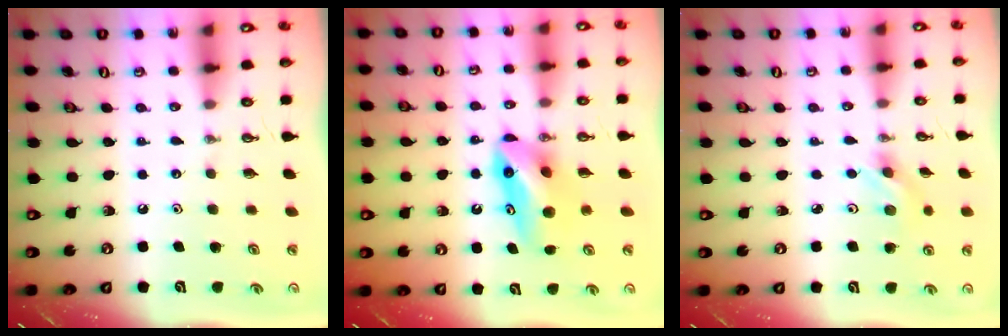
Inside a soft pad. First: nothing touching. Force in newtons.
{"total": 9.0, "press": 8.2, "slide": 3.9}
{"total": 3.0, "press": 2.9, "slide": 0.9}